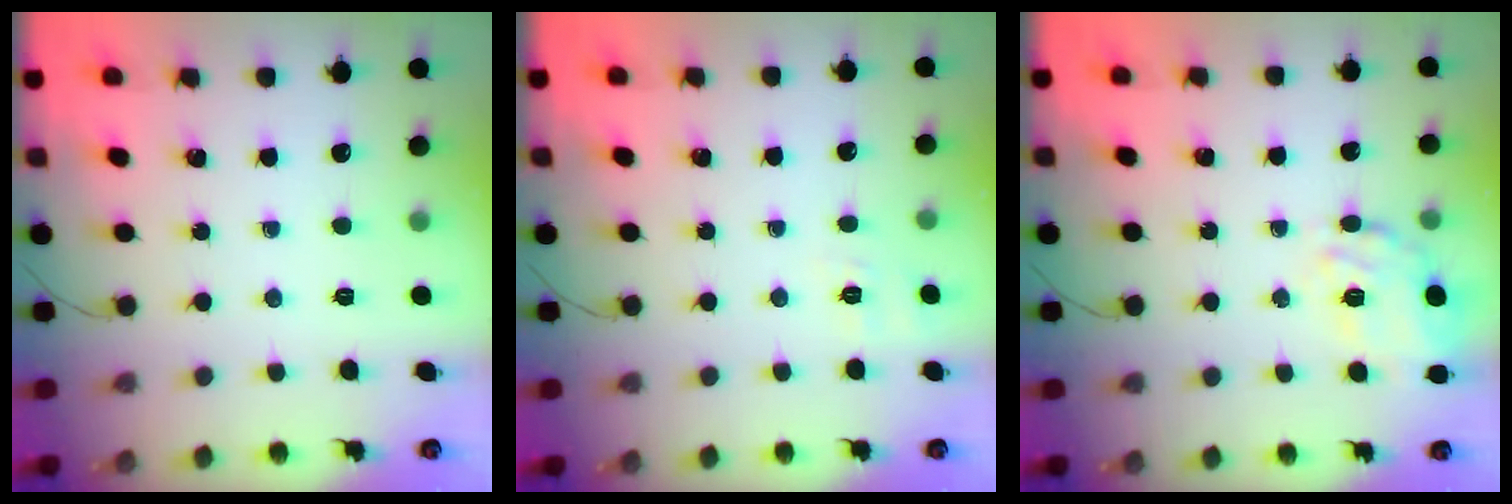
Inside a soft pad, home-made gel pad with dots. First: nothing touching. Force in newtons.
{"total": 1.8, "press": 0.1, "slide": 1.8}
{"total": 18.5, "press": 18.4, "slide": 1.6}